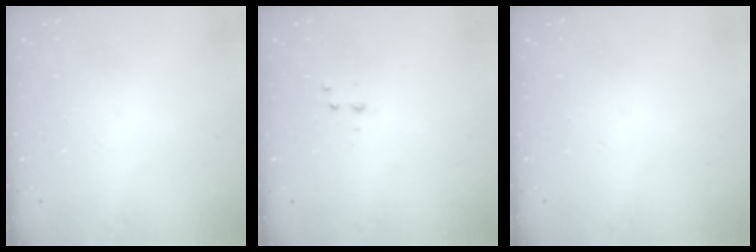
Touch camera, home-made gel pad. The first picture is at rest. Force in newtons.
{"total": 2.9, "press": 2.7, "slide": 1.1}
{"total": 0.0}